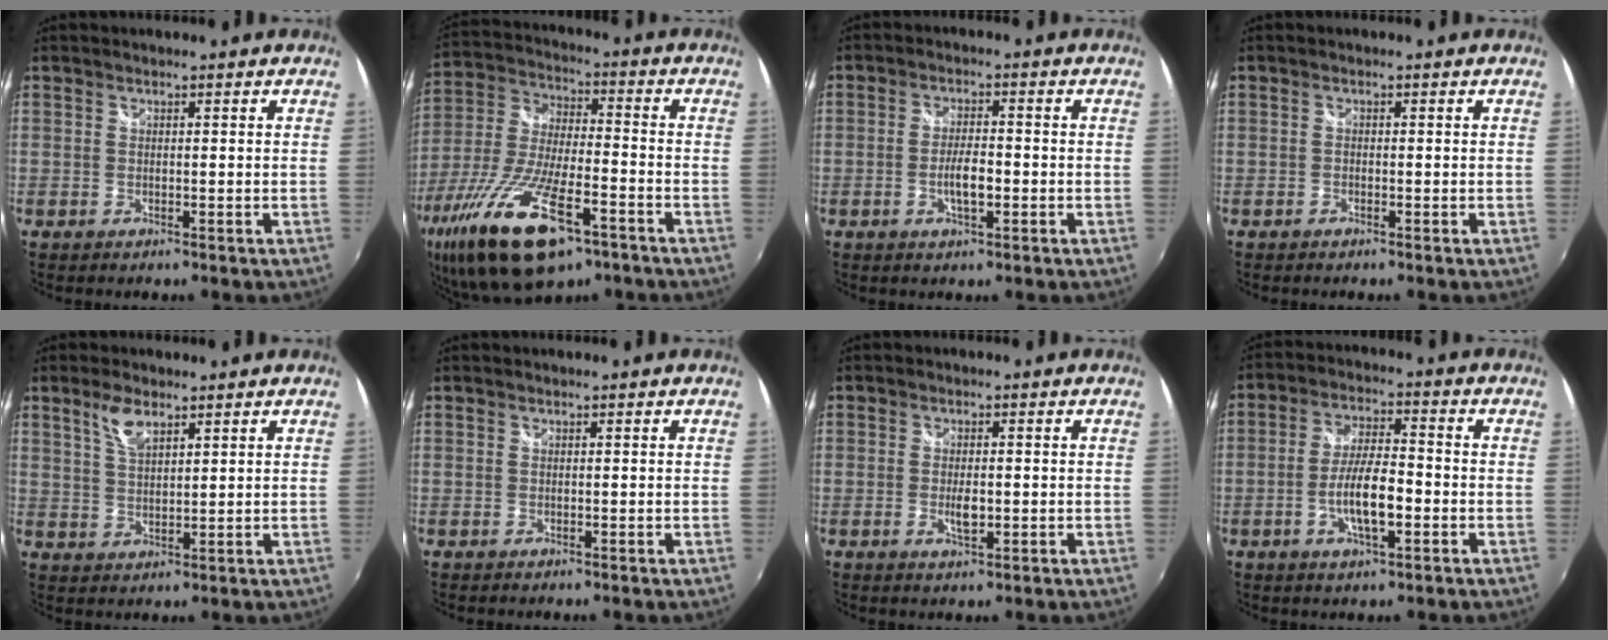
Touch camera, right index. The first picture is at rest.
{"total": 24.3, "force": [-13.6, 8.6, 18.2], "torque": [-0.379, -0.061, -0.243]}
{"total": 4.4, "force": [-1.3, 1.4, 4.0], "torque": [-0.077, -0.002, -0.022]}
{"total": 0.5, "force": [-0.5, 0.2, 0.2], "torque": [-0.003, -0.001, -0.012]}
{"total": 5.1, "force": [3.2, 2.1, 3.4], "torque": [-0.063, 0.004, 0.062]}
{"total": 0.0}
{"total": 3.2, "force": [-0.6, 1.4, 2.9], "torque": [-0.051, -0.006, -0.009]}
{"total": 8.6, "force": [-2.7, 2.4, 7.8], "torque": [-0.150, -0.001, -0.045]}